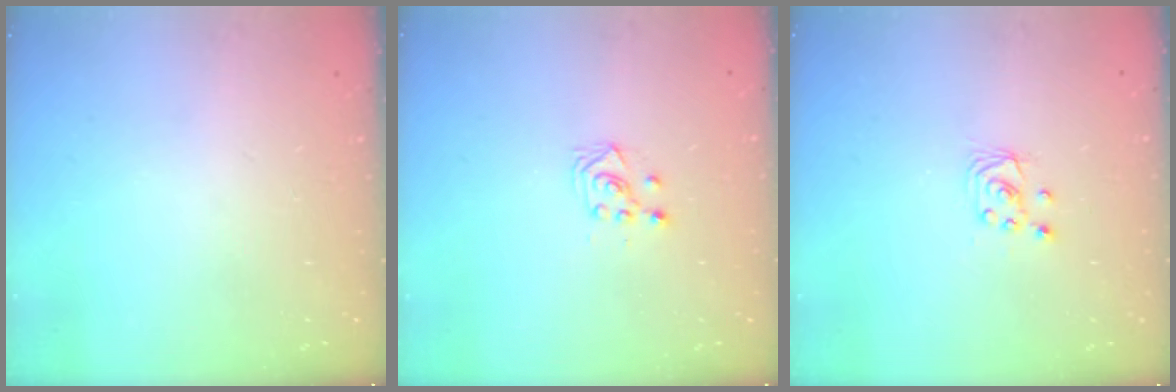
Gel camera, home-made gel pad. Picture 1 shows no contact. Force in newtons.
{"total": 3.4, "press": 3.3, "slide": 0.9}
{"total": 2.4, "press": 2.4, "slide": 0.2}